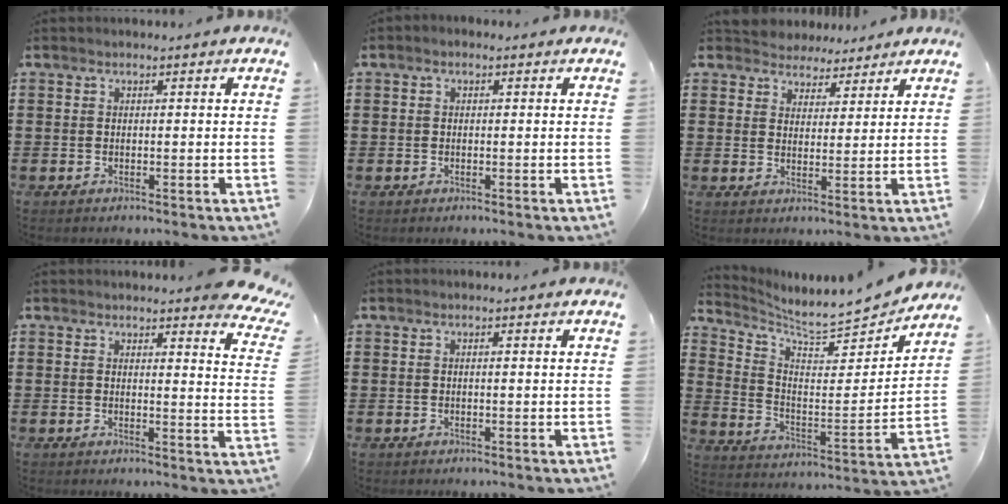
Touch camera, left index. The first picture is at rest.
{"total": 0.6, "force": [-0.1, 0.5, 0.4], "torque": [-0.008, 0.003, -0.003]}
{"total": 3.8, "force": [3.3, 1.7, -0.5], "torque": [-0.011, -0.010, 0.060]}
{"total": 3.9, "force": [3.7, 0.1, 1.2], "torque": [-0.021, -0.019, 0.066]}
{"total": 0.6, "force": [0.2, 0.0, 0.6], "torque": [-0.011, -0.003, 0.004]}
{"total": 7.1, "force": [6.6, 0.7, 2.3], "torque": [-0.070, -0.057, 0.109]}